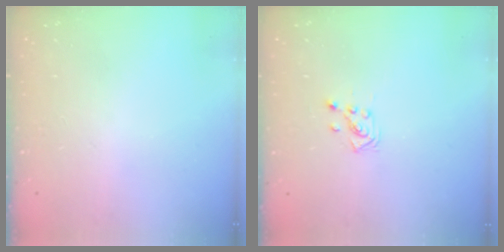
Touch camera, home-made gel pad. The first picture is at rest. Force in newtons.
{"total": 2.6, "press": 2.5, "slide": 0.7}